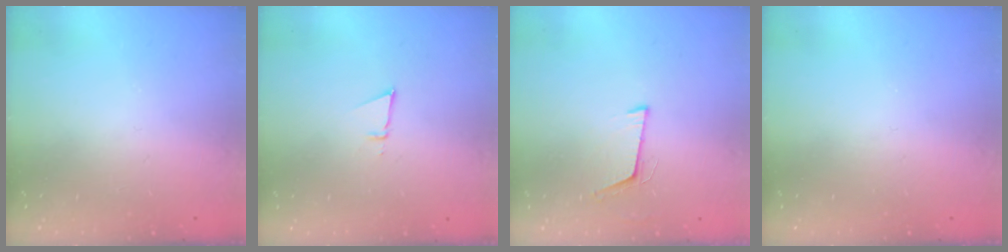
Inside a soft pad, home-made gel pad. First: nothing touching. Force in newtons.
{"total": 4.3, "press": 4.2, "slide": 0.7}
{"total": 5.9, "press": 5.6, "slide": 2.0}
{"total": 0.0}